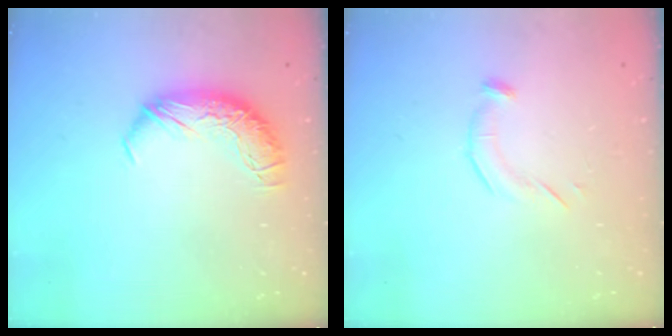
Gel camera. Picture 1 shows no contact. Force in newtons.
{"total": 5.4, "press": 5.4, "slide": 0.7}